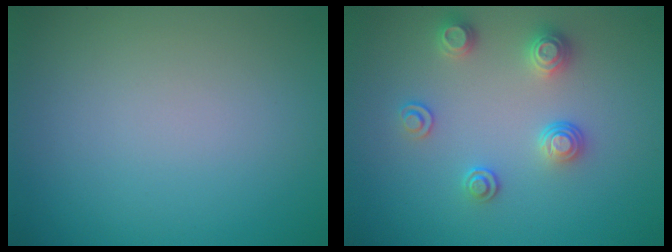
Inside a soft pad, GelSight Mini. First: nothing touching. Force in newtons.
{"total": 2.6, "press": 2.6, "slide": 0.5}